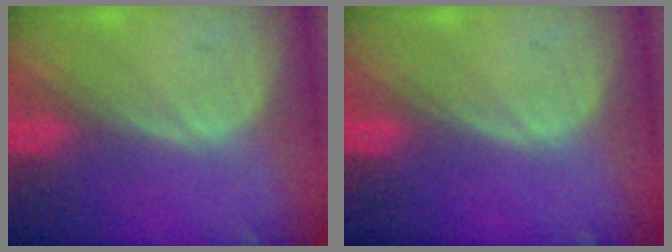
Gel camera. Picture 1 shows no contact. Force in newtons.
{"total": 0.0}